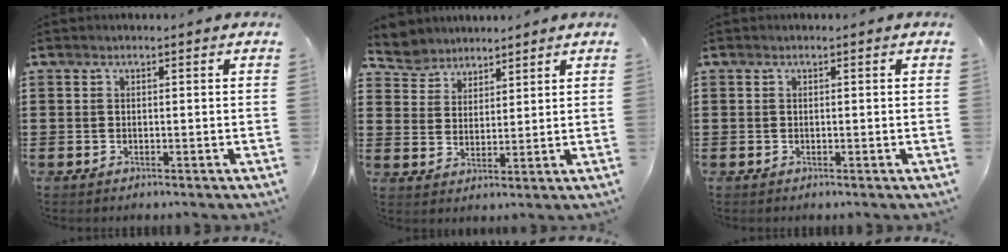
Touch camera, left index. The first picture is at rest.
{"total": 4.4, "force": [4.0, 1.7, -0.5], "torque": [-0.013, -0.011, 0.075]}
{"total": 0.0}